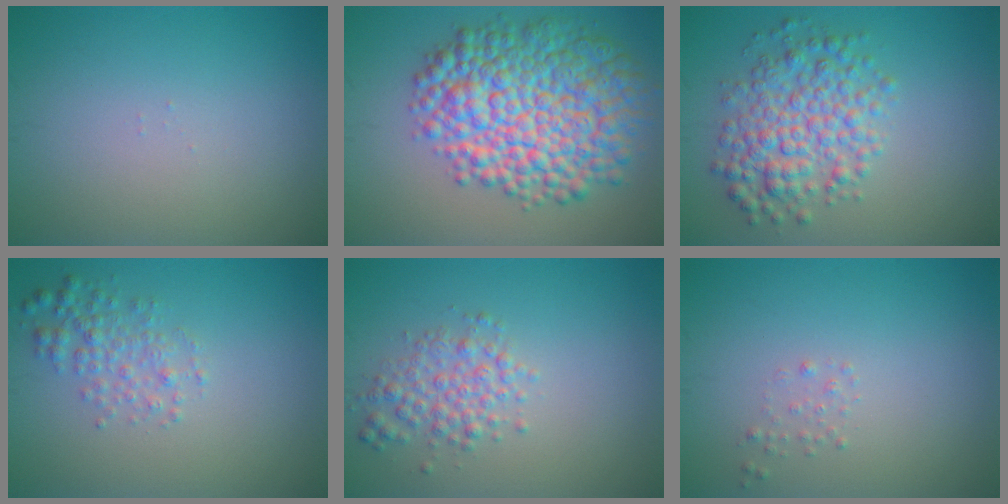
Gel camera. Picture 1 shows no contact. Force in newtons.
{"total": 11.6, "press": 11.5, "slide": 0.3}
{"total": 5.5, "press": 5.5, "slide": 0.1}
{"total": 2.4, "press": 2.4, "slide": 0.1}
{"total": 2.8, "press": 2.8, "slide": 0.1}
{"total": 0.6, "press": 0.6, "slide": 0.1}